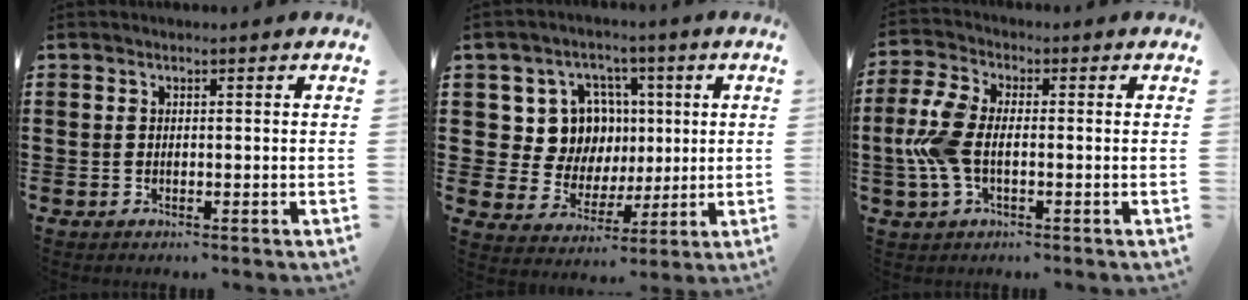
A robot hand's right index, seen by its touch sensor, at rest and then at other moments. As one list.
[{"total": 9.6, "force": [2.2, 8.8, 3.3], "torque": [-0.084, 0.005, 0.047]}, {"total": 7.3, "force": [-0.9, 3.7, 6.2], "torque": [-0.158, -0.006, -0.025]}]